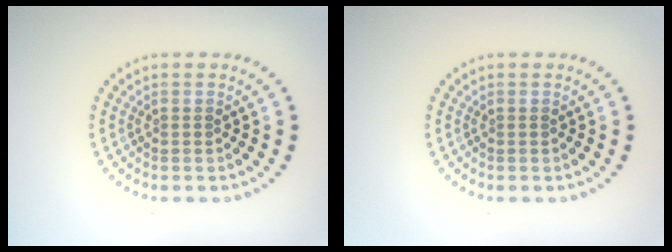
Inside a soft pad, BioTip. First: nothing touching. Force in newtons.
{"total": 0.0}